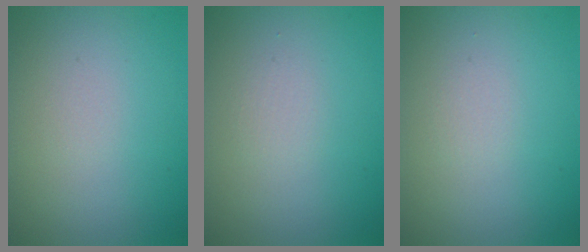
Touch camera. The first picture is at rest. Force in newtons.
{"total": 0.7, "press": 0.7, "slide": 0.1}
{"total": 0.5, "press": 0.5, "slide": 0.0}